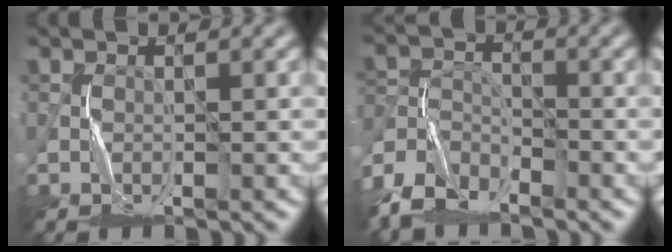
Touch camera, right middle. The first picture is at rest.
{"total": 5.9, "force": [-4.7, 2.5, 2.5], "torque": [-0.055, -0.006, -0.105]}